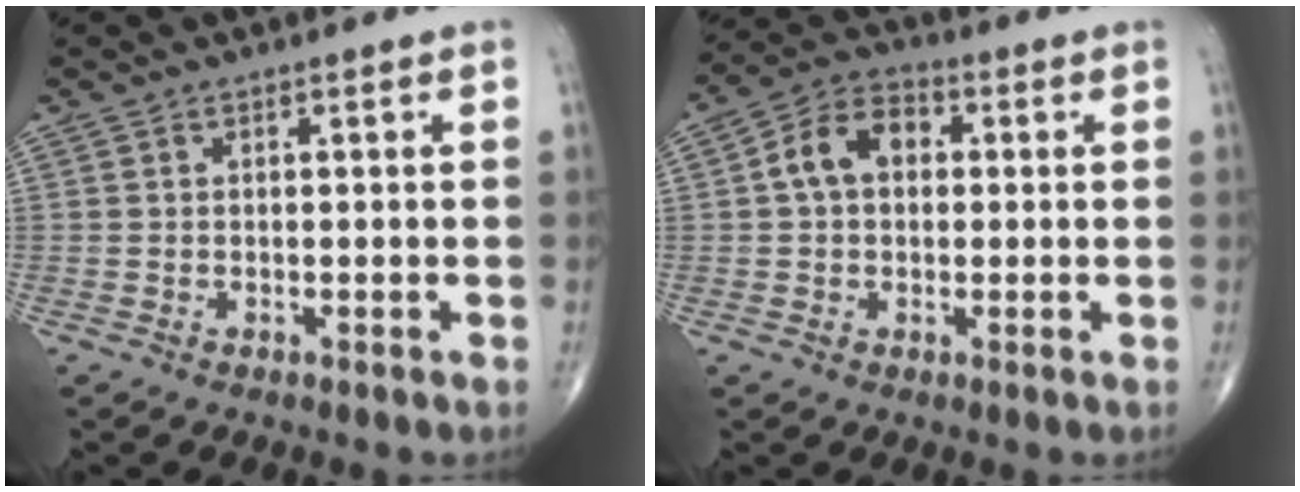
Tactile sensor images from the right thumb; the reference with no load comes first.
{"total": 8.6, "force": [1.1, 6.1, 6.0], "torque": [-0.098, 0.026, 0.012]}